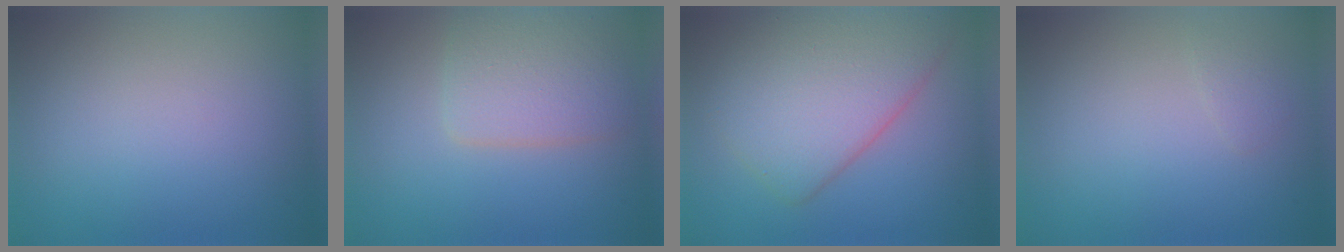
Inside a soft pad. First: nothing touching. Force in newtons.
{"total": 4.0, "press": 4.0, "slide": 0.1}
{"total": 7.4, "press": 7.4, "slide": 0.3}
{"total": 0.7, "press": 0.7, "slide": 0.1}